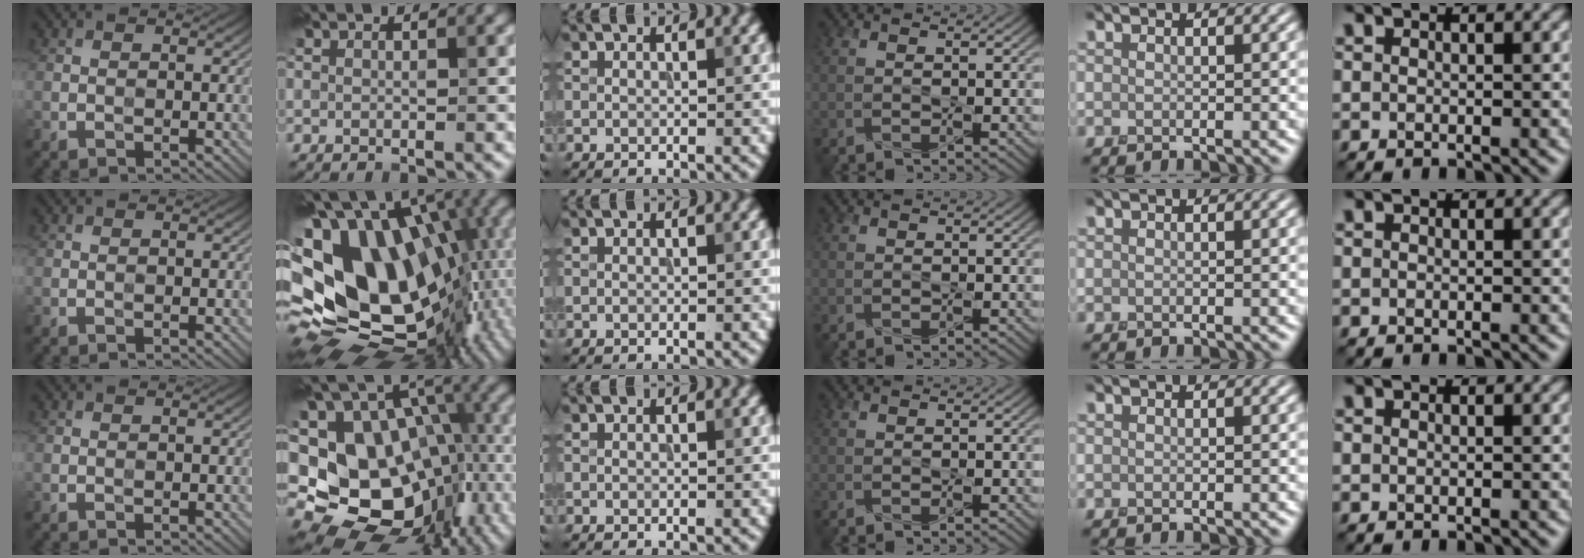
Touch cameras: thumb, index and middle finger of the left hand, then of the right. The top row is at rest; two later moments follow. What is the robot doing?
{"motion": "press", "object": "joystick"}